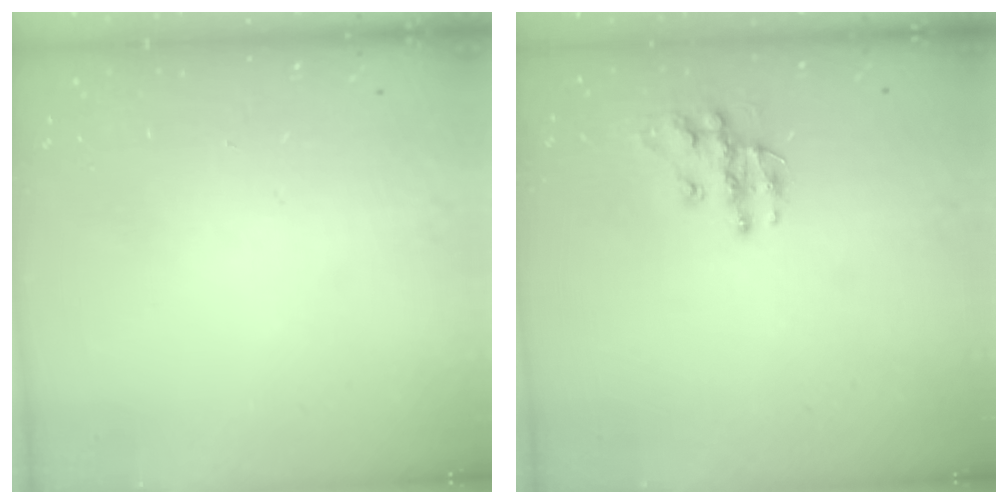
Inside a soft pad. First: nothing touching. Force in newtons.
{"total": 10.0, "press": 10.0, "slide": 0.6}